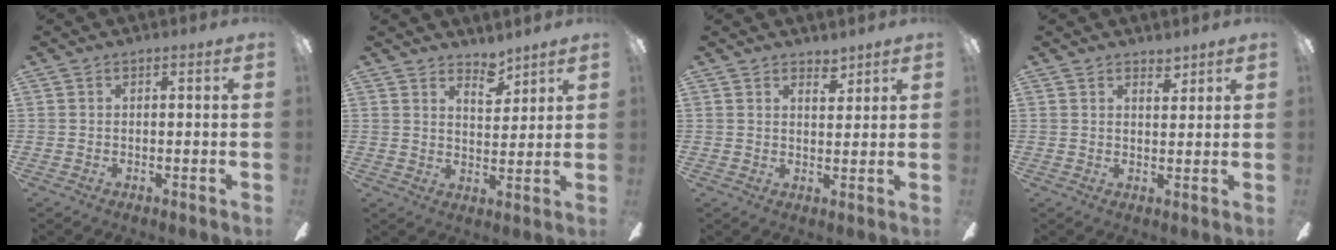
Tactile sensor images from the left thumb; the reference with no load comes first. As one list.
[{"total": 5.1, "force": [4.3, 2.1, 1.7], "torque": [-0.013, -0.028, 0.075]}, {"total": 3.5, "force": [3.1, 1.3, 1.0], "torque": [-0.001, -0.020, 0.053]}, {"total": 3.2, "force": [2.8, 1.2, 0.9], "torque": [0.002, -0.016, 0.047]}]